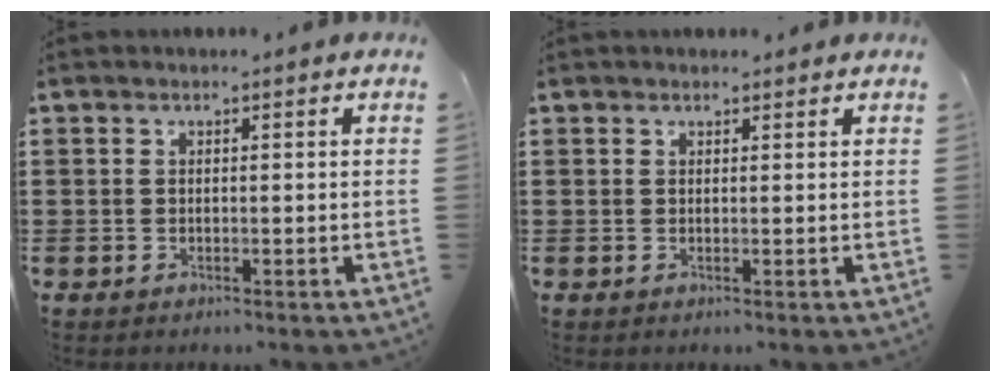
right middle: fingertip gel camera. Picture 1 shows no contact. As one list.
[{"total": 0.8, "force": [0.8, 0.0, 0.1], "torque": [0.004, -0.003, 0.013]}]